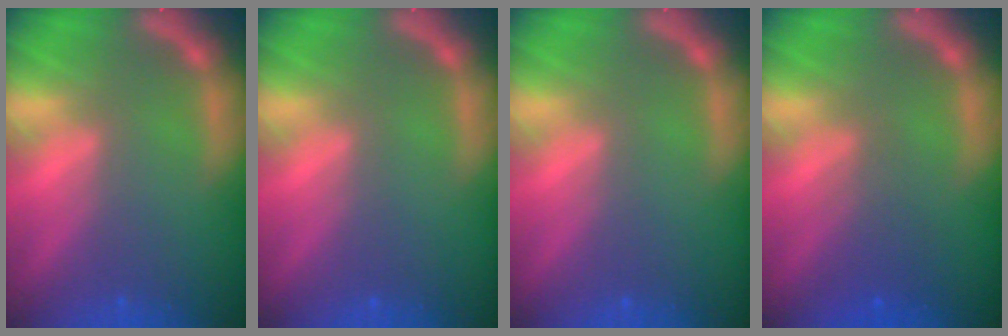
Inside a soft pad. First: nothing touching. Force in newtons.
{"total": 0.0}
{"total": 0.0}
{"total": 2.5}